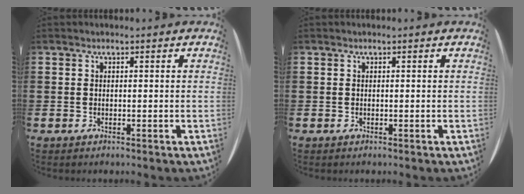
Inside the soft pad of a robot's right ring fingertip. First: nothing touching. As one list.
[{"total": 0.0}]